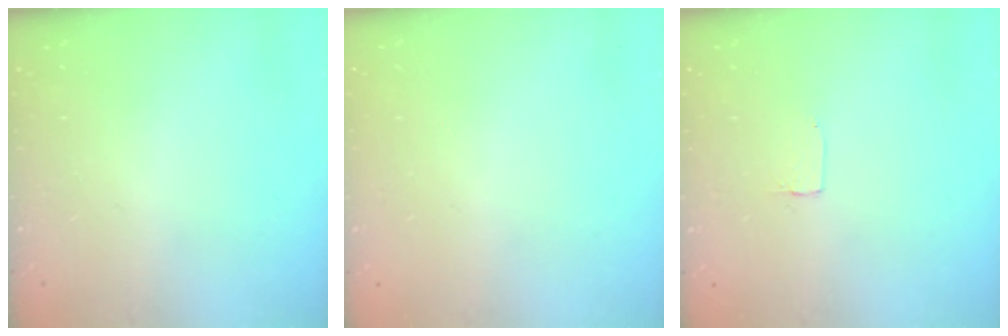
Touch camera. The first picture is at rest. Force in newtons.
{"total": 0.0}
{"total": 2.0, "press": 2.0, "slide": 0.0}